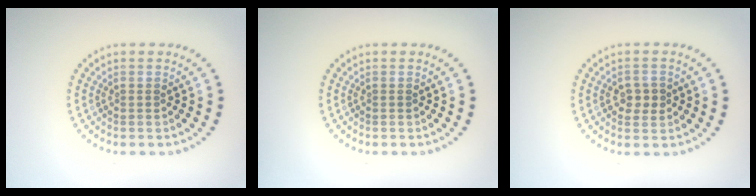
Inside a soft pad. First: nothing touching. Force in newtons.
{"total": 0.0}
{"total": 2.0, "press": 2.0, "slide": 0.1}